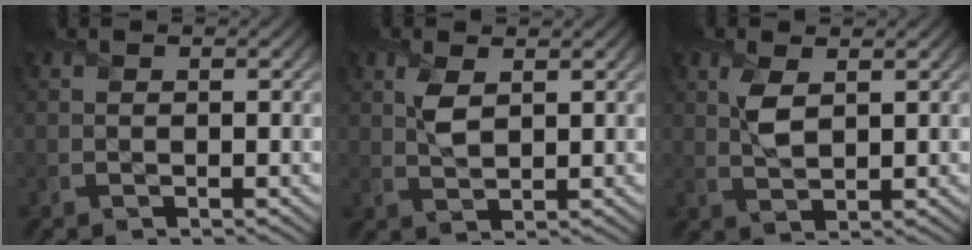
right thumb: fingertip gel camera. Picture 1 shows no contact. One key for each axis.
{"total": 2.8, "fx": 1.2, "fy": 1.4, "fz": 2.1, "tx": -0.051, "ty": -0.002, "tz": 0.028}
{"total": 3.1, "fx": 1.3, "fy": 1.5, "fz": 2.4, "tx": -0.057, "ty": -0.001, "tz": 0.030}